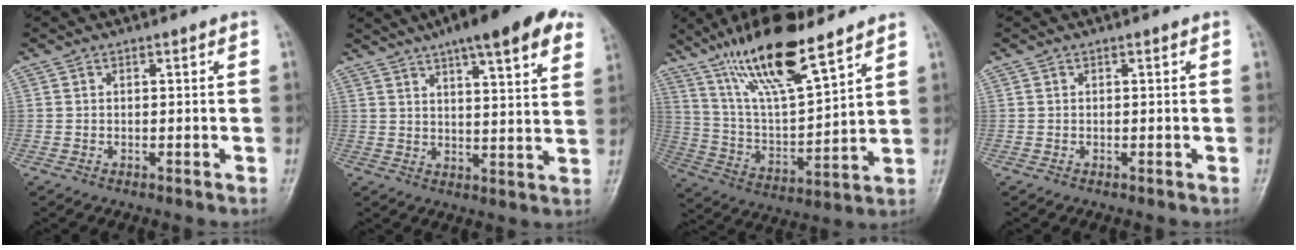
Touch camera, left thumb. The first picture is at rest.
{"total": 18.2, "force": [11.5, 4.2, 13.5], "torque": [-0.177, -0.014, 0.150]}
{"total": 18.8, "force": [13.0, 4.7, 12.8], "torque": [-0.210, -0.056, 0.246]}
{"total": 0.0}